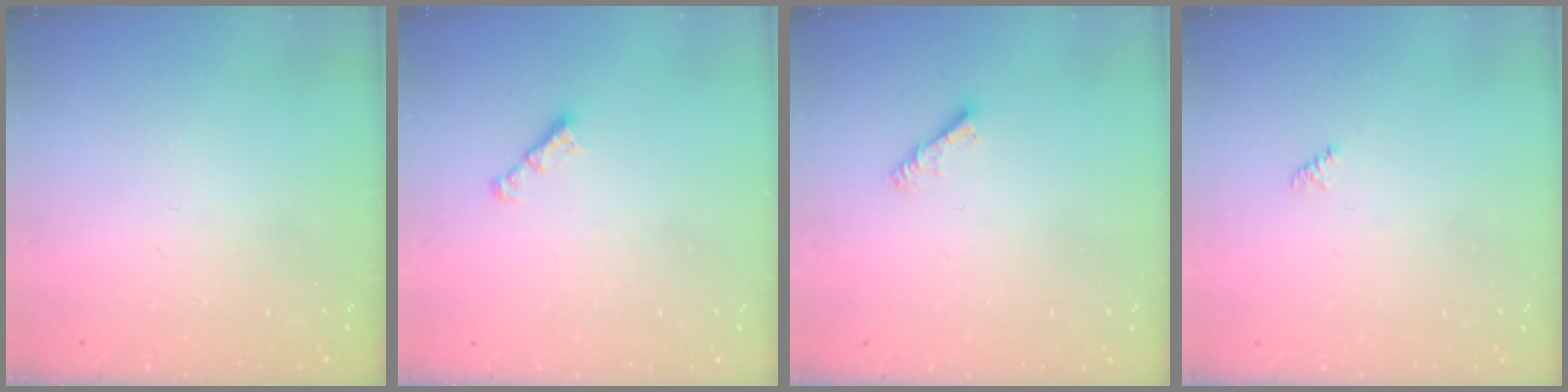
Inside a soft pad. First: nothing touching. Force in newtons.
{"total": 2.2, "press": 2.1, "slide": 0.6}
{"total": 3.6, "press": 3.5, "slide": 0.7}
{"total": 1.1, "press": 1.1, "slide": 0.3}